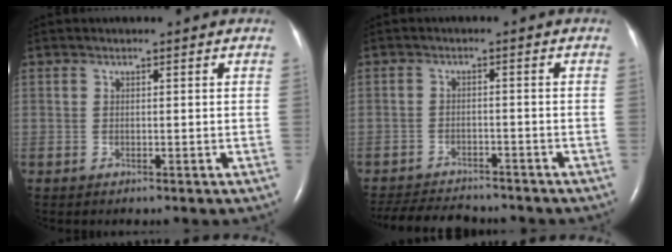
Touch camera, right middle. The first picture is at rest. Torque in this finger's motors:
{"motor_torque": [0.27, -0.33, 0.01, 0.01]}